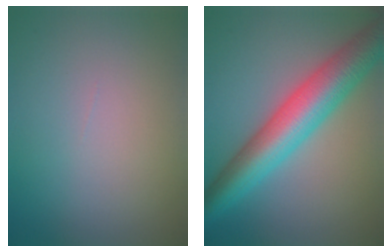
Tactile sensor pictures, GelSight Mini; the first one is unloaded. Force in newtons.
{"total": 9.2, "press": 9.2, "slide": 0.3}